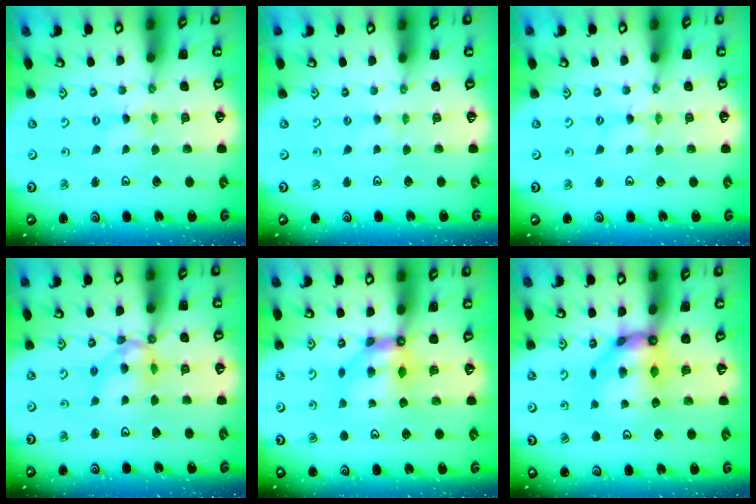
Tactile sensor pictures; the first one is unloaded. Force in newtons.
{"total": 0.0}
{"total": 2.7, "press": 2.7, "slide": 0.4}
{"total": 12.1, "press": 12.0, "slide": 1.1}
{"total": 6.4, "press": 6.4, "slide": 0.6}
{"total": 10.3, "press": 10.2, "slide": 0.7}